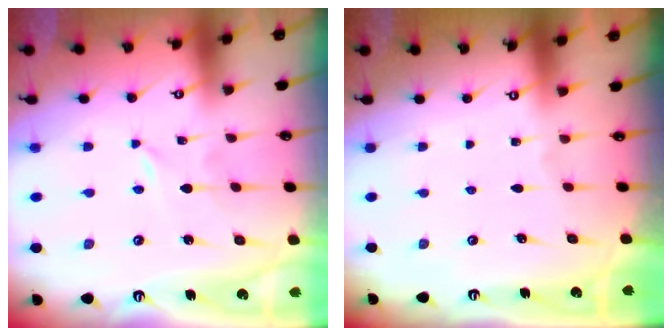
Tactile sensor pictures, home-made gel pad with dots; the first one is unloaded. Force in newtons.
{"total": 0.0}